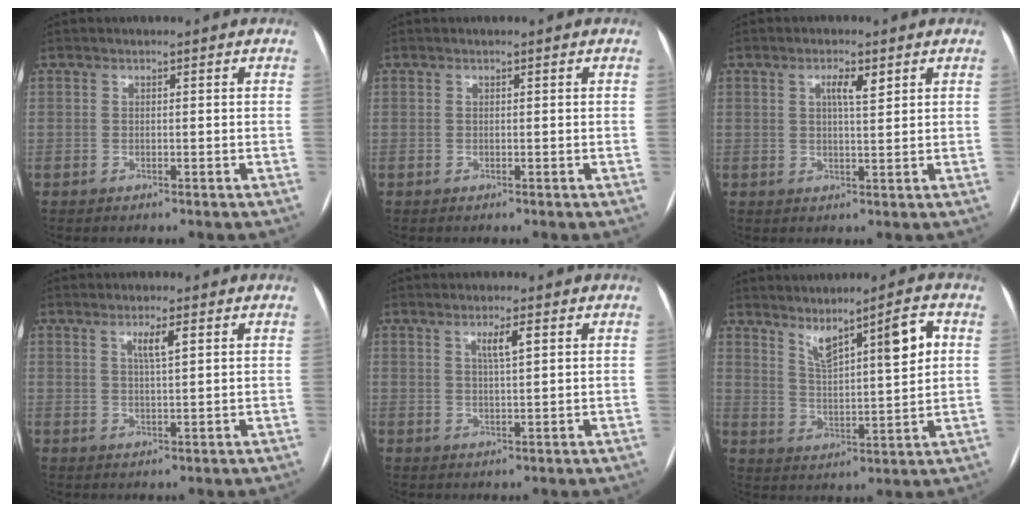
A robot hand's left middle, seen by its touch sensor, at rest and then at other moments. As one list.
[{"total": 0.0}, {"total": 3.2, "force": [1.5, 0.6, 2.7], "torque": [-0.049, 0.002, 0.023]}, {"total": 3.1, "force": [1.3, 0.2, 2.8], "torque": [-0.050, 0.001, 0.022]}, {"total": 3.1, "force": [1.3, 0.2, 2.8], "torque": [-0.049, 0.001, 0.021]}, {"total": 9.1, "force": [4.2, 0.9, 8.1], "torque": [-0.132, 0.003, 0.074]}]